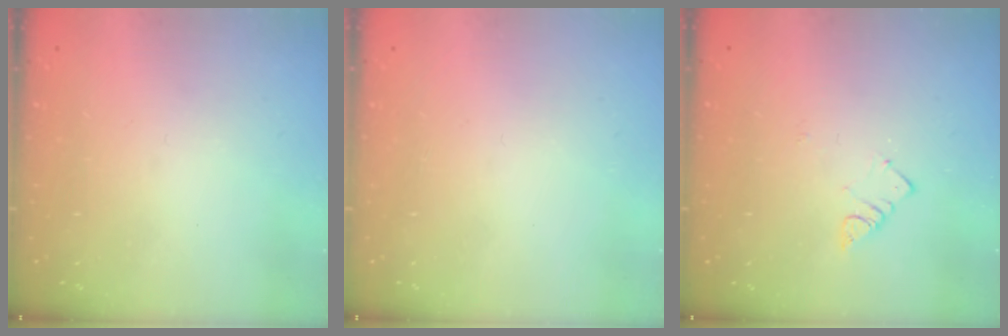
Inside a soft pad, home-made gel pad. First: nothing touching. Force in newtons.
{"total": 1.6, "press": 1.6, "slide": 0.1}
{"total": 3.2, "press": 3.2, "slide": 0.3}